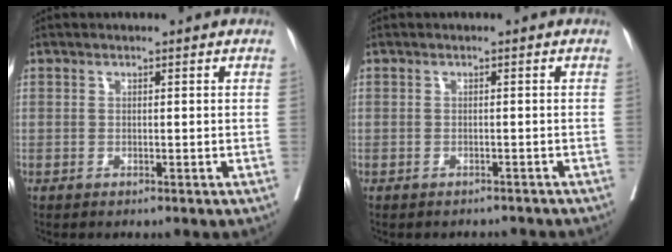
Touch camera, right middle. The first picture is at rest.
{"total": 2.7, "force": [-2.6, 0.8, 0.1], "torque": [0.003, -0.002, -0.035]}